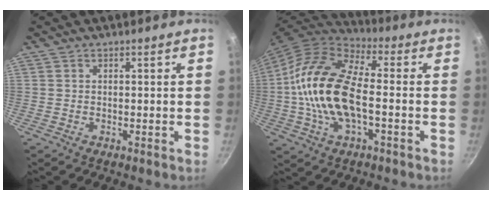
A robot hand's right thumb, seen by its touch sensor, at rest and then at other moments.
{"total": 18.6, "force": [-1.7, 9.2, 16.0], "torque": [-0.296, 0.034, -0.045]}